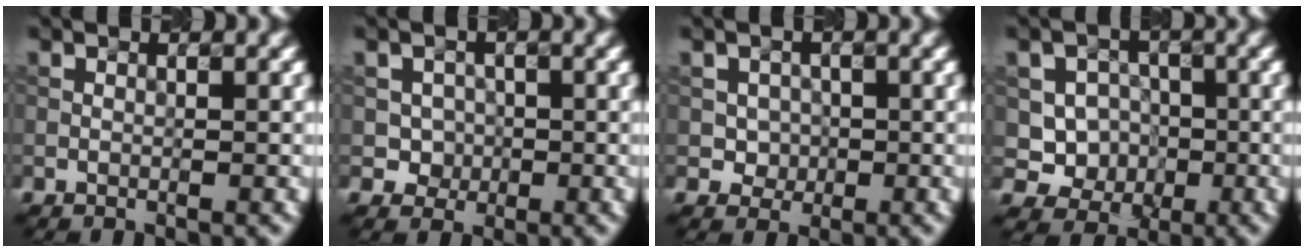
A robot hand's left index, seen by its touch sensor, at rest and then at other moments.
{"total": 1.9, "force": [-0.2, 1.8, 0.4], "torque": [0.005, -0.001, -0.001]}
{"total": 1.9, "force": [0.0, 1.8, 0.6], "torque": [-0.004, -0.001, 0.007]}
{"total": 4.8, "force": [-0.4, 4.4, 1.8], "torque": [-0.008, 0.003, -0.029]}